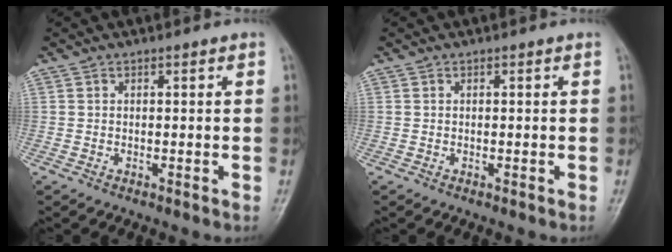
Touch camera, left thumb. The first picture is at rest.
{"total": 0.0}